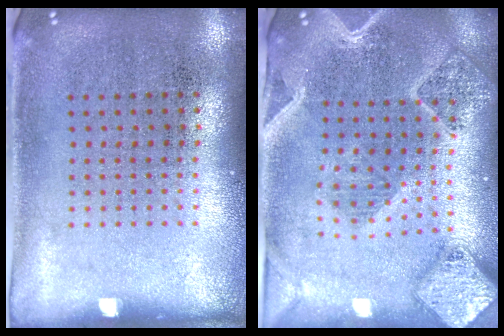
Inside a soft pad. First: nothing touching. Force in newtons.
{"total": 2.9, "press": 2.5, "slide": 1.4}